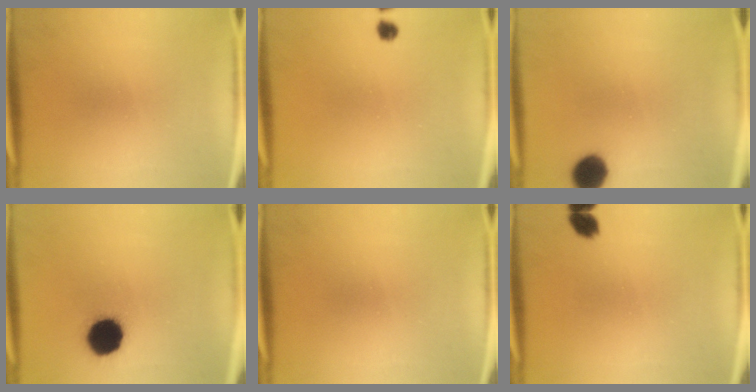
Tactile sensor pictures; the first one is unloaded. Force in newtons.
{"total": 1.4}
{"total": 7.3}
{"total": 12.6}
{"total": 0.0}
{"total": 2.9}